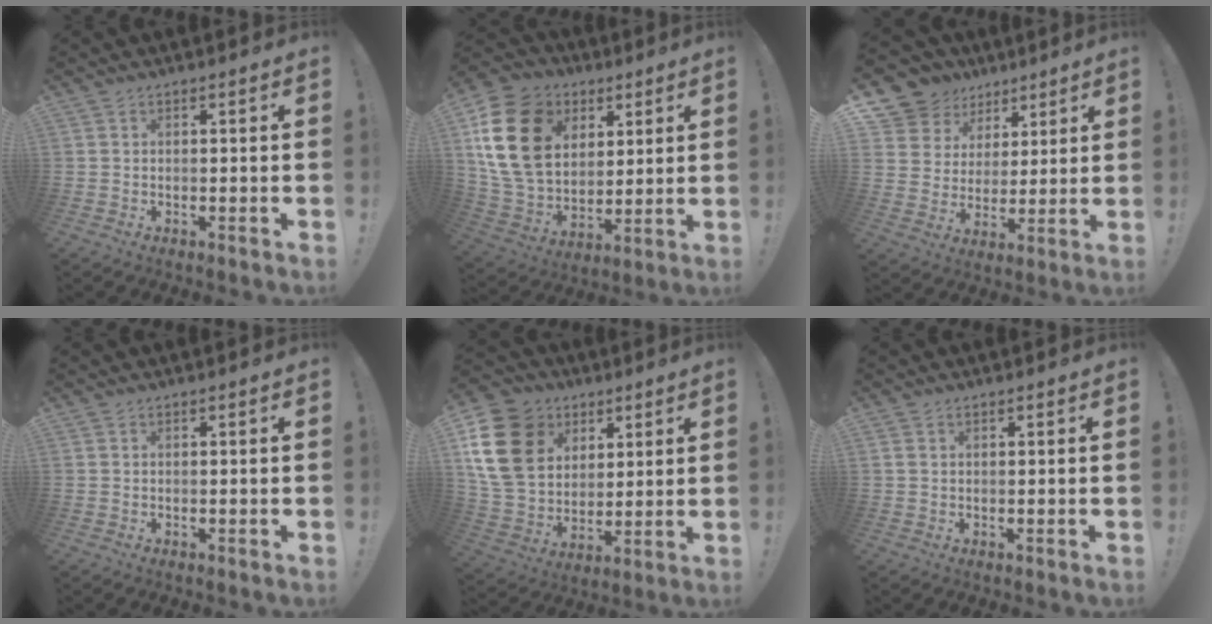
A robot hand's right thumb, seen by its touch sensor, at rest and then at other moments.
{"total": 22.0, "force": [7.3, 16.5, 12.5], "torque": [-0.222, -0.024, 0.152]}
{"total": 11.0, "force": [6.6, 8.5, 2.0], "torque": [-0.035, -0.052, 0.138]}
{"total": 0.0}
{"total": 19.5, "force": [7.0, 15.1, 10.1], "torque": [-0.188, -0.027, 0.145]}
{"total": 1.0, "force": [0.5, 0.6, 0.6], "torque": [-0.021, 0.005, 0.011]}